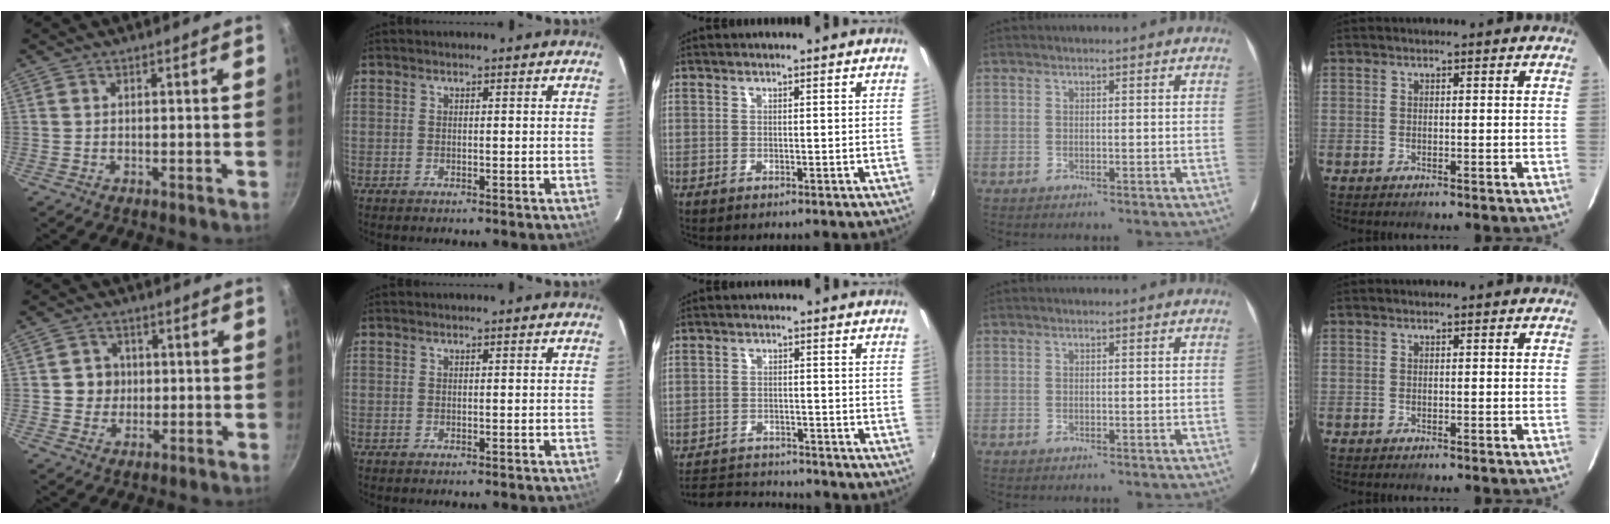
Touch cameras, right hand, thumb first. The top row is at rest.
{"thumb": {"total": 4.9, "force": [0.3, 4.7, 1.5], "torque": [0.009, 0.003, 0.001]}, "middle": {"total": 7.5, "force": [-7.1, 2.4, 1.0], "torque": [-0.041, 0.021, -0.112]}}